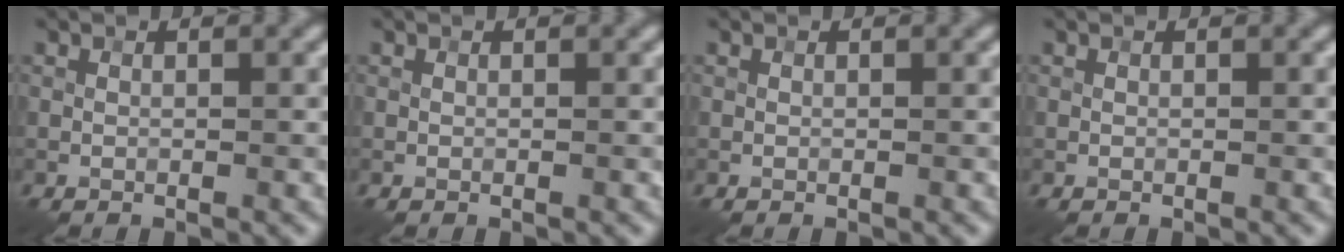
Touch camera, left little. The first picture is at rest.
{"total": 0.0}
{"total": 0.0}
{"total": 0.0}